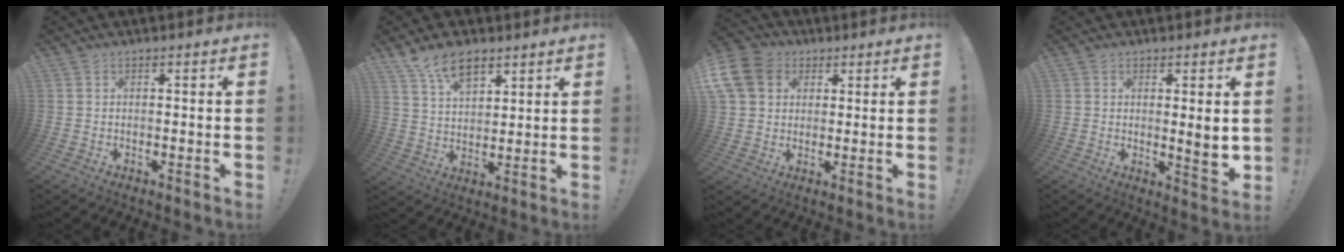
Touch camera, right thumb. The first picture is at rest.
{"total": 9.5, "force": [6.5, 4.8, 5.0], "torque": [-0.091, -0.028, 0.124]}
{"total": 12.0, "force": [4.1, 9.8, 5.6], "torque": [-0.105, -0.016, 0.082]}
{"total": 5.3, "force": [1.4, 0.4, 5.1], "torque": [-0.061, -0.020, 0.020]}